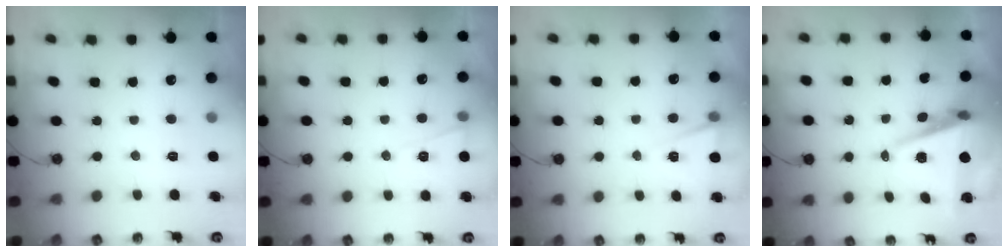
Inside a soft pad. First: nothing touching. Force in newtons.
{"total": 5.6, "press": 3.5, "slide": 4.4}
{"total": 4.9, "press": 2.1, "slide": 4.4}
{"total": 7.9, "press": 6.7, "slide": 4.2}